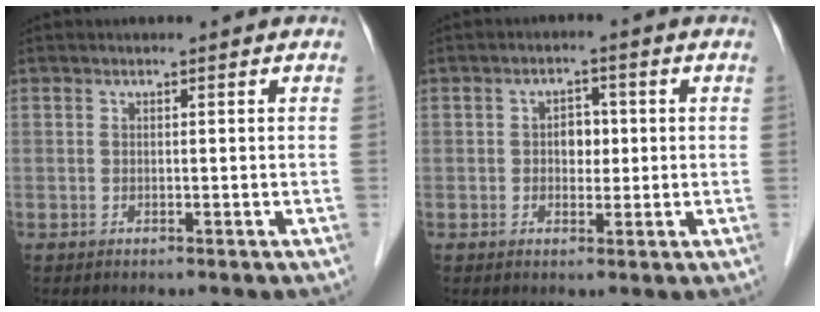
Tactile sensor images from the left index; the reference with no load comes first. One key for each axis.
{"total": 3.1, "fx": 0.1, "fy": 2.1, "fz": 2.2, "tx": -0.031, "ty": 0.010, "tz": 0.001}